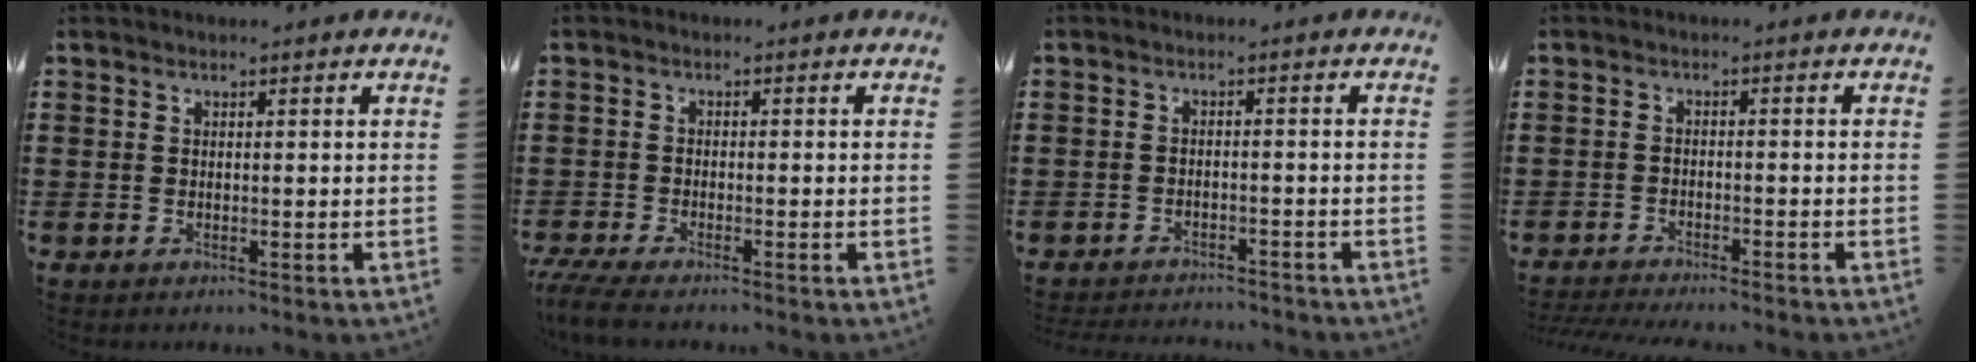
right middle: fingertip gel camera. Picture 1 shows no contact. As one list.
[{"total": 3.6, "force": [-3.3, 0.0, 1.5], "torque": [-0.046, -0.017, -0.068]}, {"total": 2.5, "force": [-2.5, 0.0, 0.0], "torque": [-0.007, -0.005, -0.053]}, {"total": 2.7, "force": [-2.7, -0.3, 0.3], "torque": [-0.017, -0.009, -0.058]}]